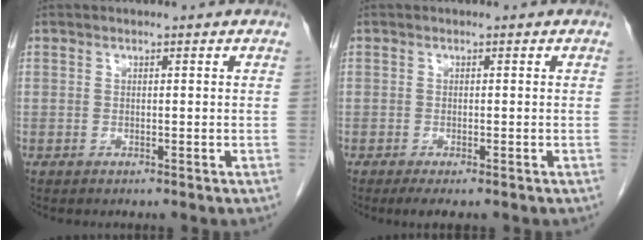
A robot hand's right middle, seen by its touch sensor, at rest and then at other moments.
{"total": 2.9, "force": [-2.1, 0.7, 1.9], "torque": [-0.027, -0.008, -0.029]}